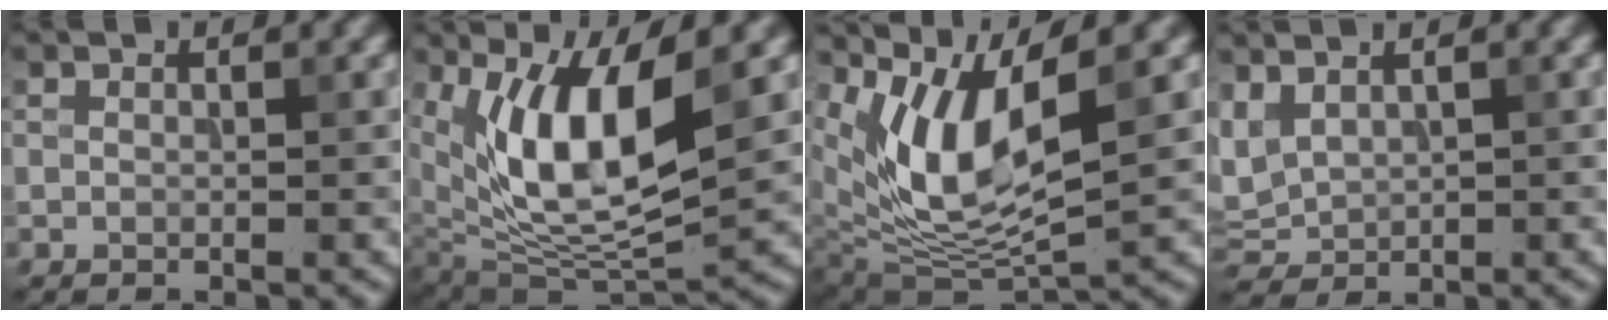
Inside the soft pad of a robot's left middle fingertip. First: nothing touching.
{"total": 10.5, "force": [3.3, 3.8, 9.2], "torque": [-0.169, -0.010, 0.062]}
{"total": 9.0, "force": [3.4, 3.6, 7.6], "torque": [-0.151, -0.013, 0.065]}
{"total": 2.7, "force": [1.2, 1.8, 1.5], "torque": [-0.037, 0.008, 0.031]}